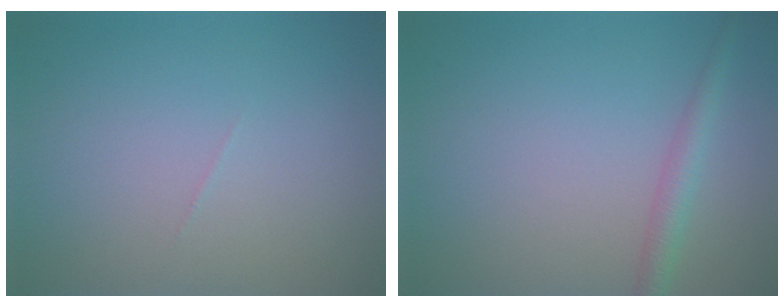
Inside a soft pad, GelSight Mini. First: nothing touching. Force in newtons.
{"total": 2.1, "press": 2.1, "slide": 0.1}